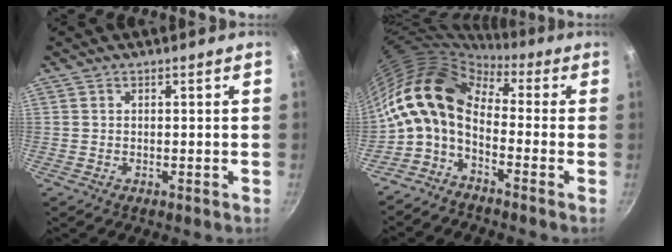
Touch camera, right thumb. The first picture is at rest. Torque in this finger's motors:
{"motor_torque": [0.46, 0.49, 1.34, -1.43, 0.27]}